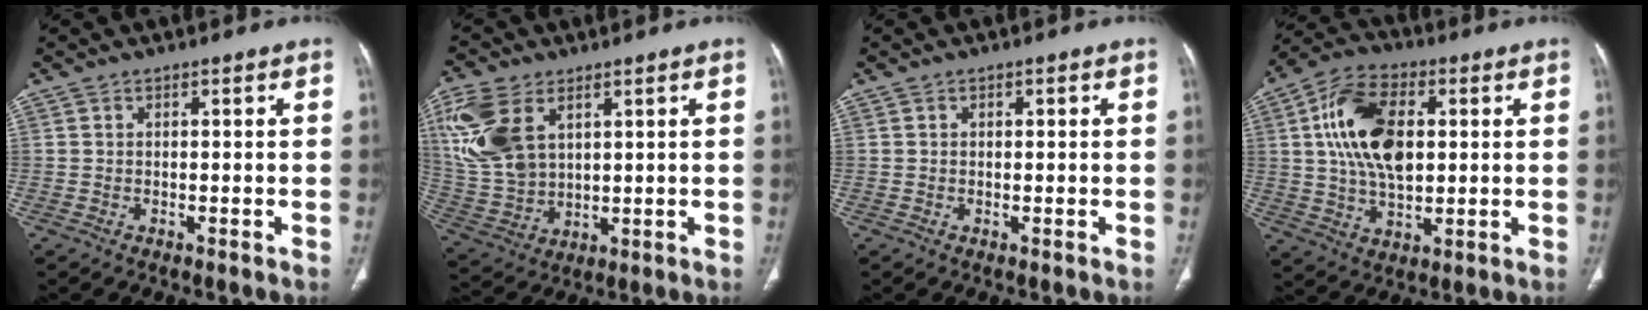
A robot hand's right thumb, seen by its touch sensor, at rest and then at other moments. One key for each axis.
{"total": 15.3, "fx": 6.1, "fy": 9.5, "fz": 10.4, "tx": -0.225, "ty": -0.013, "tz": 0.136}
{"total": 0.5, "fx": 0.1, "fy": 0.4, "fz": 0.4, "tx": -0.002, "ty": 0.000, "tz": 0.000}
{"total": 16.1, "fx": 3.0, "fy": 9.4, "fz": 12.8, "tx": -0.224, "ty": 0.006, "tz": 0.053}